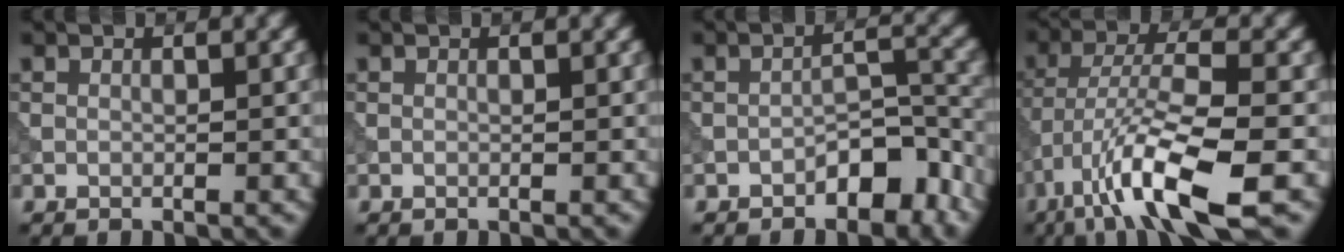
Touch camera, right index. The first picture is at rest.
{"total": 0.0}
{"total": 4.3, "force": [-2.8, 1.9, 2.7], "torque": [-0.032, 0.014, -0.042]}
{"total": 9.8, "force": [-5.1, 2.2, 8.1], "torque": [-0.144, 0.004, -0.099]}